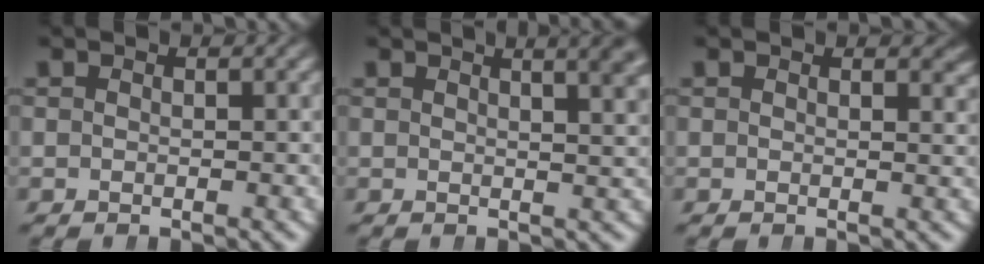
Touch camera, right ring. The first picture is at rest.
{"total": 4.8, "force": [2.6, 0.8, 4.0], "torque": [-0.029, 0.011, 0.038]}
{"total": 1.5, "force": [1.2, 0.2, 0.8], "torque": [-0.001, -0.001, 0.014]}